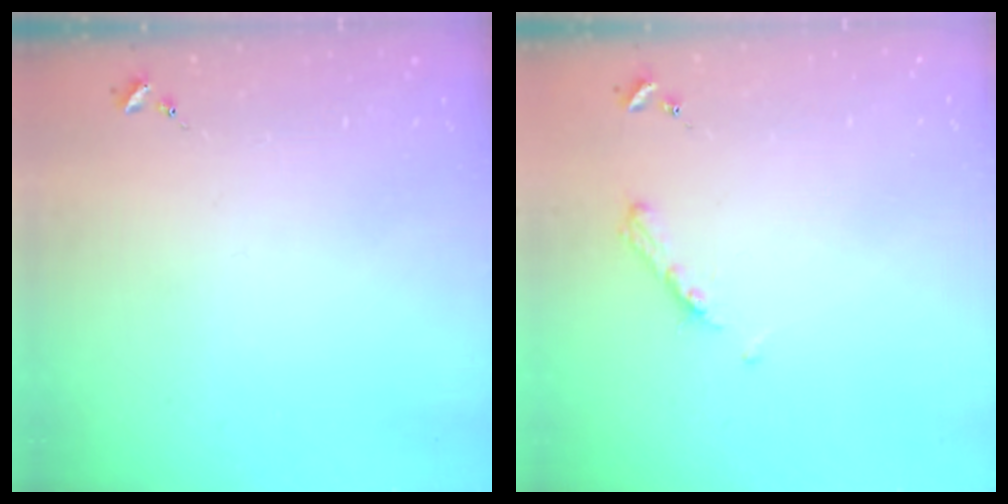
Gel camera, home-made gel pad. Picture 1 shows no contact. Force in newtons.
{"total": 4.9, "press": 4.9, "slide": 0.6}